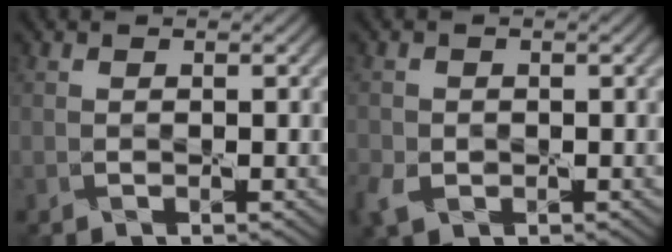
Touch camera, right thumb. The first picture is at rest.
{"total": 3.1, "force": [-1.3, 2.3, 1.6], "torque": [-0.046, -0.012, -0.029]}